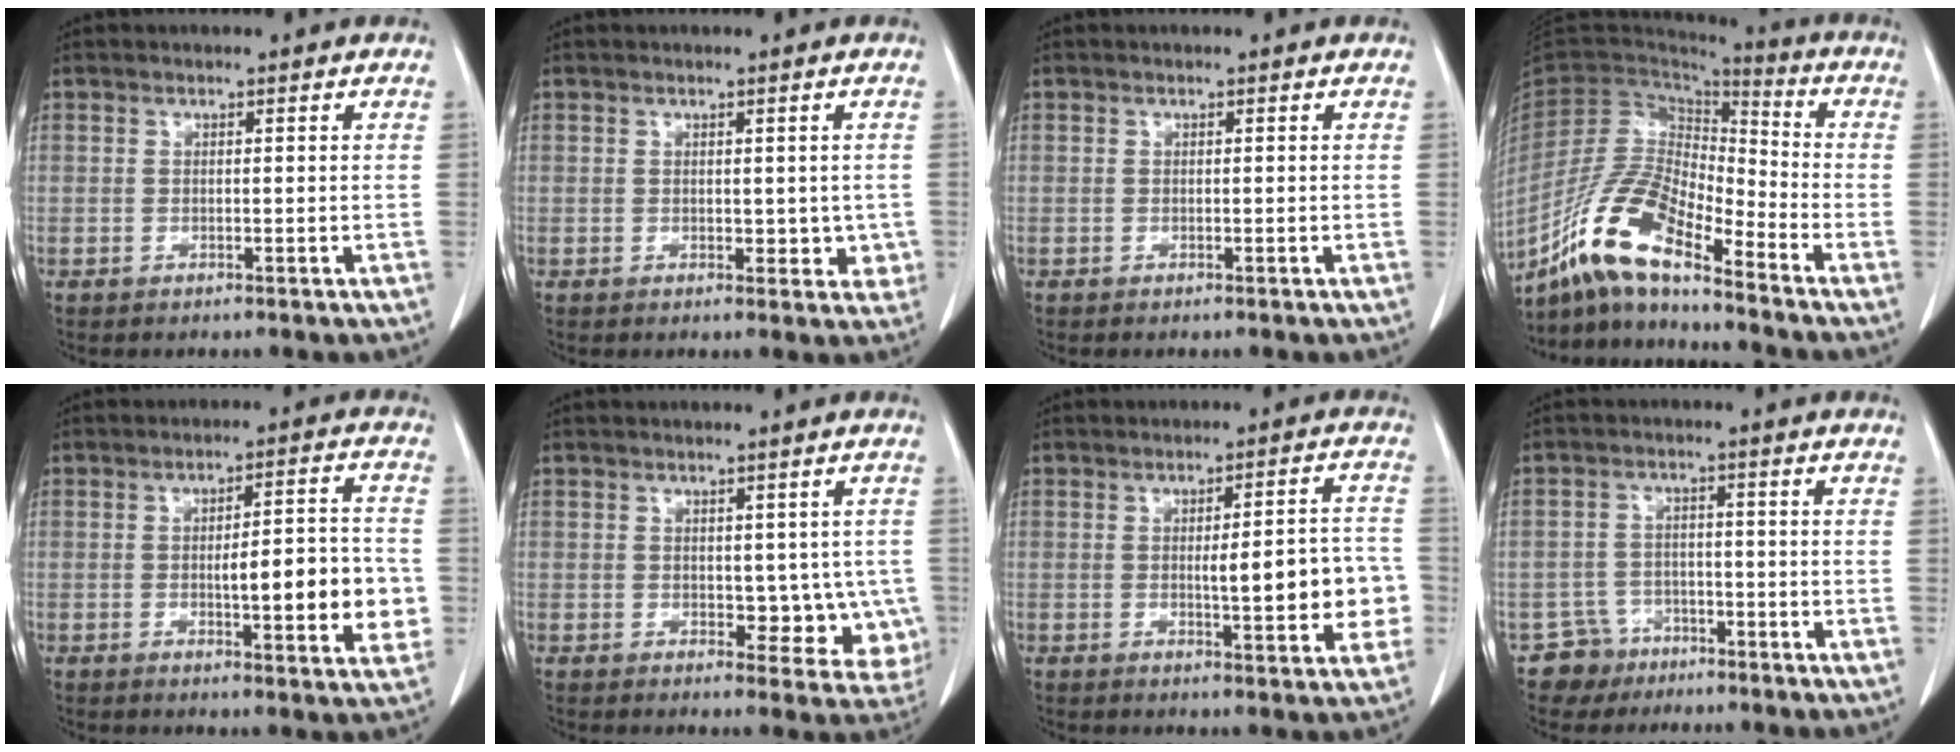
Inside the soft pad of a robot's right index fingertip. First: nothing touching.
{"total": 3.0, "force": [0.1, 2.1, 2.1], "torque": [-0.010, -0.001, 0.004]}
{"total": 0.0}
{"total": 13.6, "force": [-9.8, 2.9, 9.0], "torque": [-0.188, 0.005, -0.183]}
{"total": 11.5, "force": [-1.6, 2.6, 11.0], "torque": [-0.143, 0.012, -0.017]}
{"total": 7.0, "force": [-0.3, 4.4, 5.5], "torque": [-0.037, 0.002, 0.006]}
{"total": 10.2, "force": [-1.3, 2.3, 9.8], "torque": [-0.121, 0.015, -0.011]}
{"total": 4.8, "force": [-3.1, 3.6, -0.5], "torque": [0.014, 0.012, -0.051]}